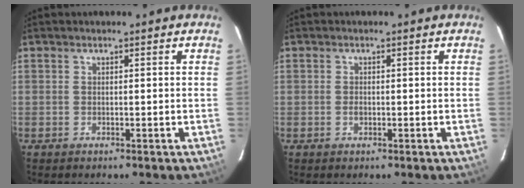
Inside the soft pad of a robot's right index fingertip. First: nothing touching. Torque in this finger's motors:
{"motor_torque": [0.15, 0.10, 0.03, 0.02]}